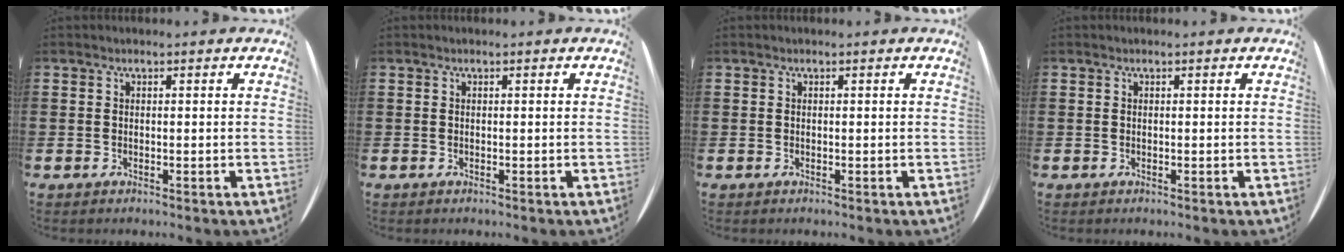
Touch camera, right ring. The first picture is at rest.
{"total": 0.0}
{"total": 0.0}
{"total": 0.0}